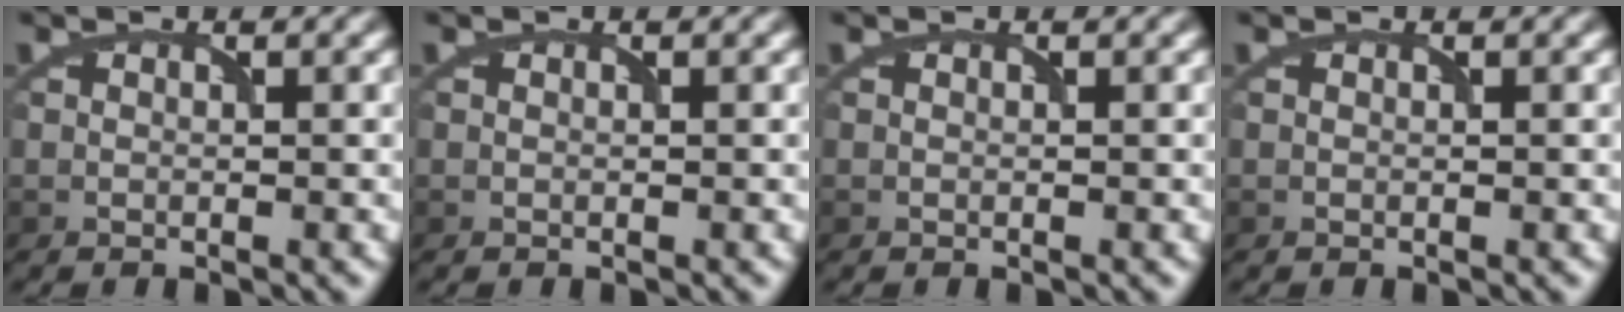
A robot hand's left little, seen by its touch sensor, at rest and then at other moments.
{"total": 0.0}
{"total": 0.0}
{"total": 0.0}